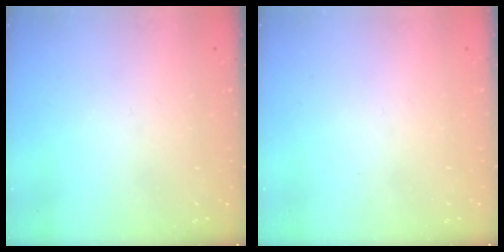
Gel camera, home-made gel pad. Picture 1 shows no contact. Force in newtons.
{"total": 1.8, "press": 1.7, "slide": 0.1}